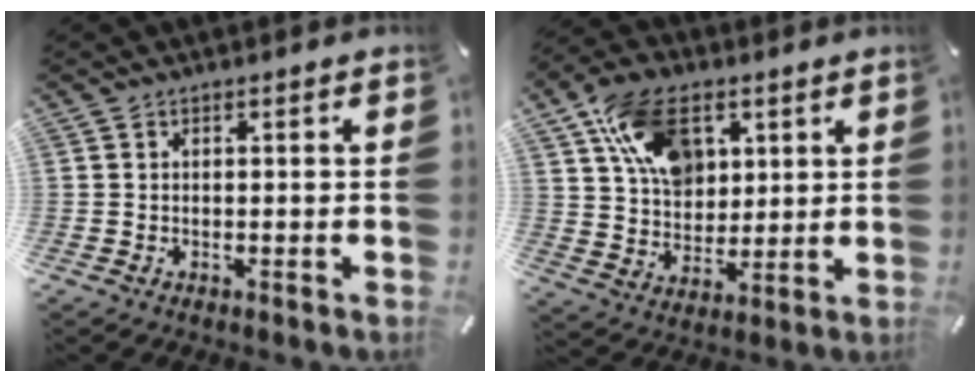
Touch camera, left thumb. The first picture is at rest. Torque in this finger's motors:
{"motor_torque": [1.02, 1.03, 1.44, -1.33, 0.52]}